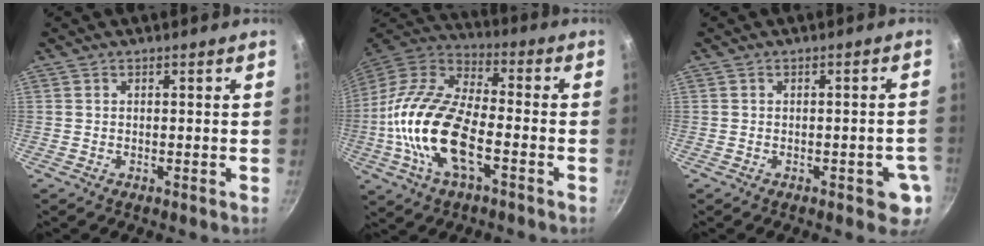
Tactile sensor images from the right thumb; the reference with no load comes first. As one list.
[{"total": 20.0, "force": [-5.2, 9.6, 16.8], "torque": [-0.320, 0.035, -0.114]}, {"total": 4.7, "force": [-1.5, 2.4, 3.7], "torque": [-0.024, 0.011, -0.015]}]